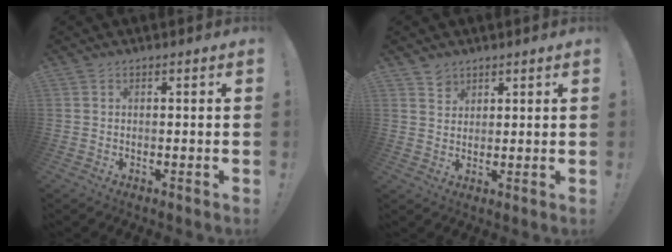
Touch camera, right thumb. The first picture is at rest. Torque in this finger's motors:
{"motor_torque": [-0.07, 0.15, 0.13, -0.02, -0.03]}